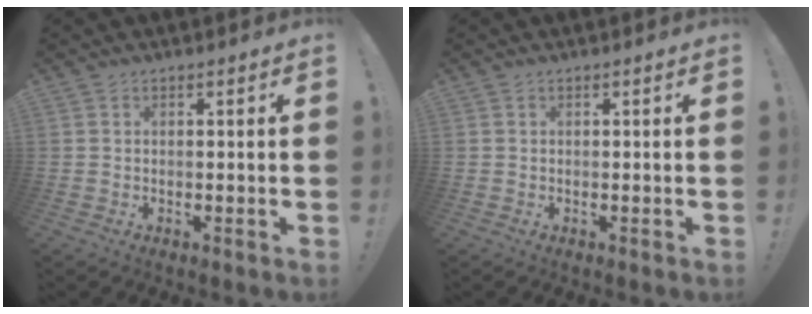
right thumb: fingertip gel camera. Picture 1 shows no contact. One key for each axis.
{"total": 0.0}